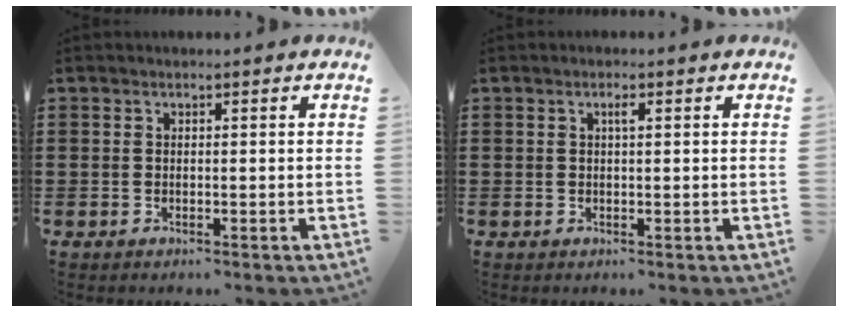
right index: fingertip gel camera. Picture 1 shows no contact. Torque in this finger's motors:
{"motor_torque": [0.23, -0.20, 0.00, 0.04]}